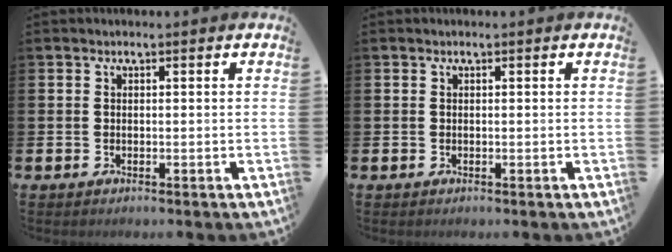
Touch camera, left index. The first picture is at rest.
{"total": 0.0}